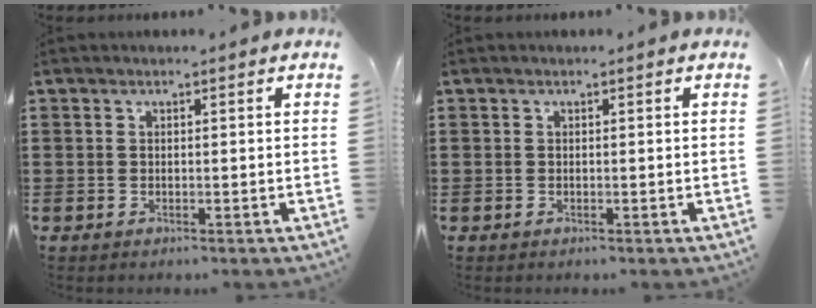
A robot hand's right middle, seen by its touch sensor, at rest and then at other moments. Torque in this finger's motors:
{"motor_torque": [-2.14, 0.00, 0.12, -0.01]}